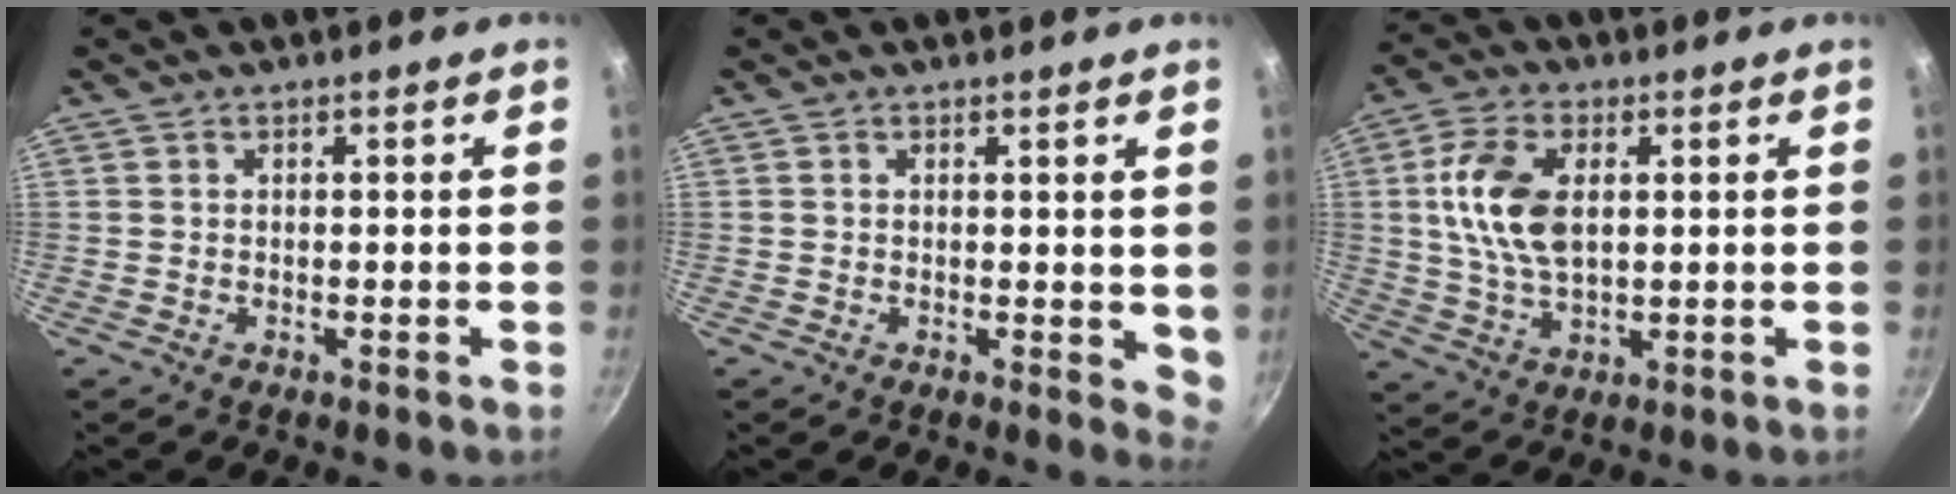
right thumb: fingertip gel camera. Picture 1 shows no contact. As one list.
[{"total": 3.7, "force": [0.9, 2.0, 2.9], "torque": [-0.026, -0.004, 0.012]}, {"total": 11.6, "force": [2.0, 6.8, 9.2], "torque": [-0.168, 0.003, 0.036]}]